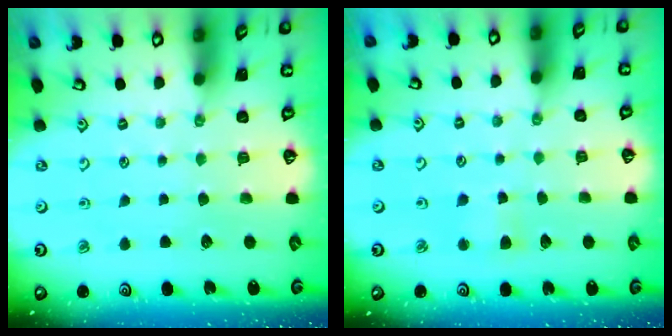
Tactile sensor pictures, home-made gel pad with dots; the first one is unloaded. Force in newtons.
{"total": 2.8, "press": 2.8, "slide": 0.5}